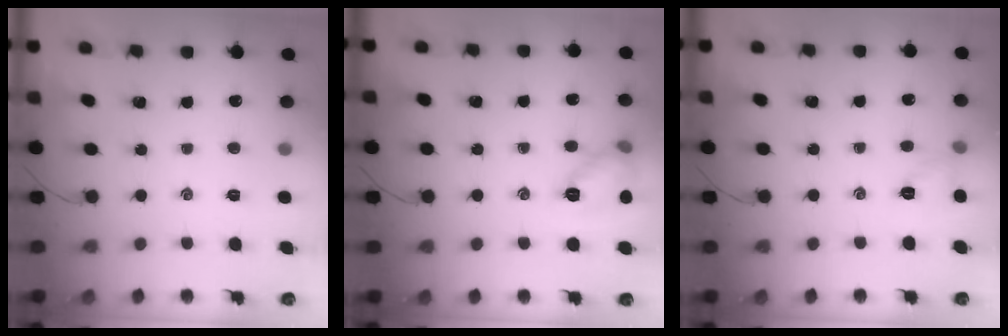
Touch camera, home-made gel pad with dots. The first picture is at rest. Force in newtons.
{"total": 10.5, "press": 10.4, "slide": 0.7}
{"total": 5.9, "press": 5.8, "slide": 0.5}